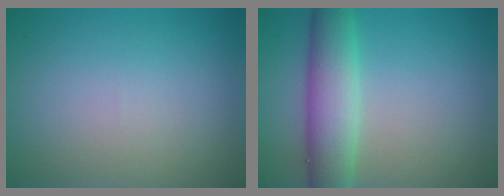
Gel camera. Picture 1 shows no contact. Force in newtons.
{"total": 5.7, "press": 5.7, "slide": 0.2}